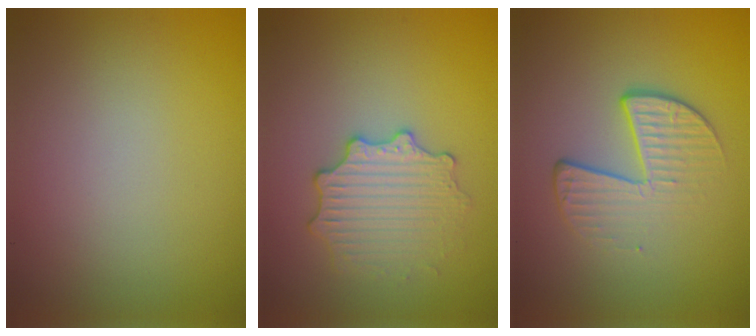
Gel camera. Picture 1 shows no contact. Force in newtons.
{"total": 3.2, "press": 3.1, "slide": 0.4}
{"total": 4.1, "press": 2.6, "slide": 3.2}